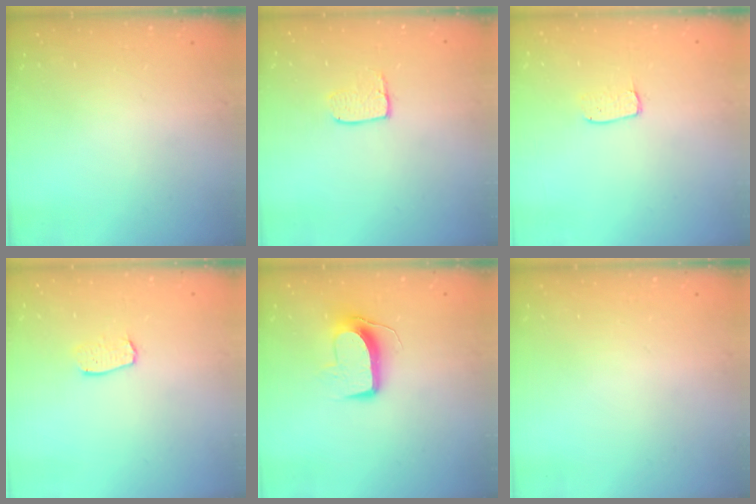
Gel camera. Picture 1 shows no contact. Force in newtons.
{"total": 5.2, "press": 5.2, "slide": 0.3}
{"total": 3.8, "press": 3.8, "slide": 0.3}
{"total": 5.8, "press": 5.8, "slide": 0.4}
{"total": 9.7, "press": 9.7, "slide": 0.6}
{"total": 0.0}